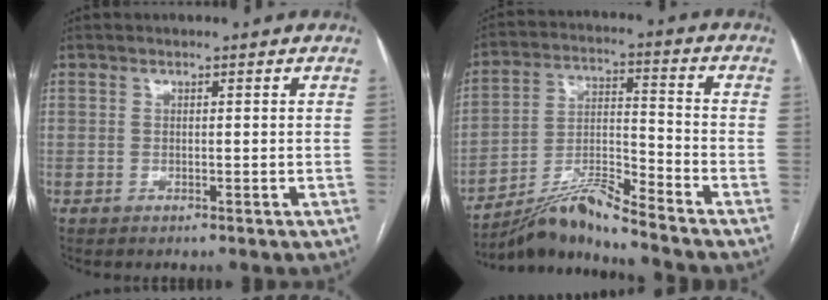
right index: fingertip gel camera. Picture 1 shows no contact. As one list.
[{"total": 10.1, "force": [-9.2, -1.2, 3.9], "torque": [-0.080, 0.002, -0.168]}]